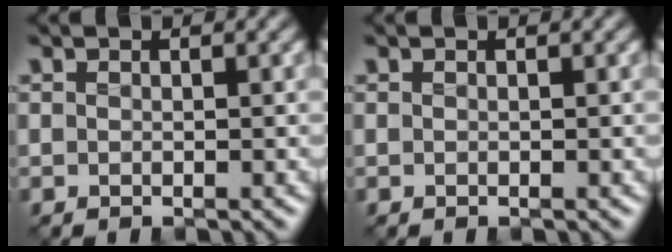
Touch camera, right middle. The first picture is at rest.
{"total": 0.0}